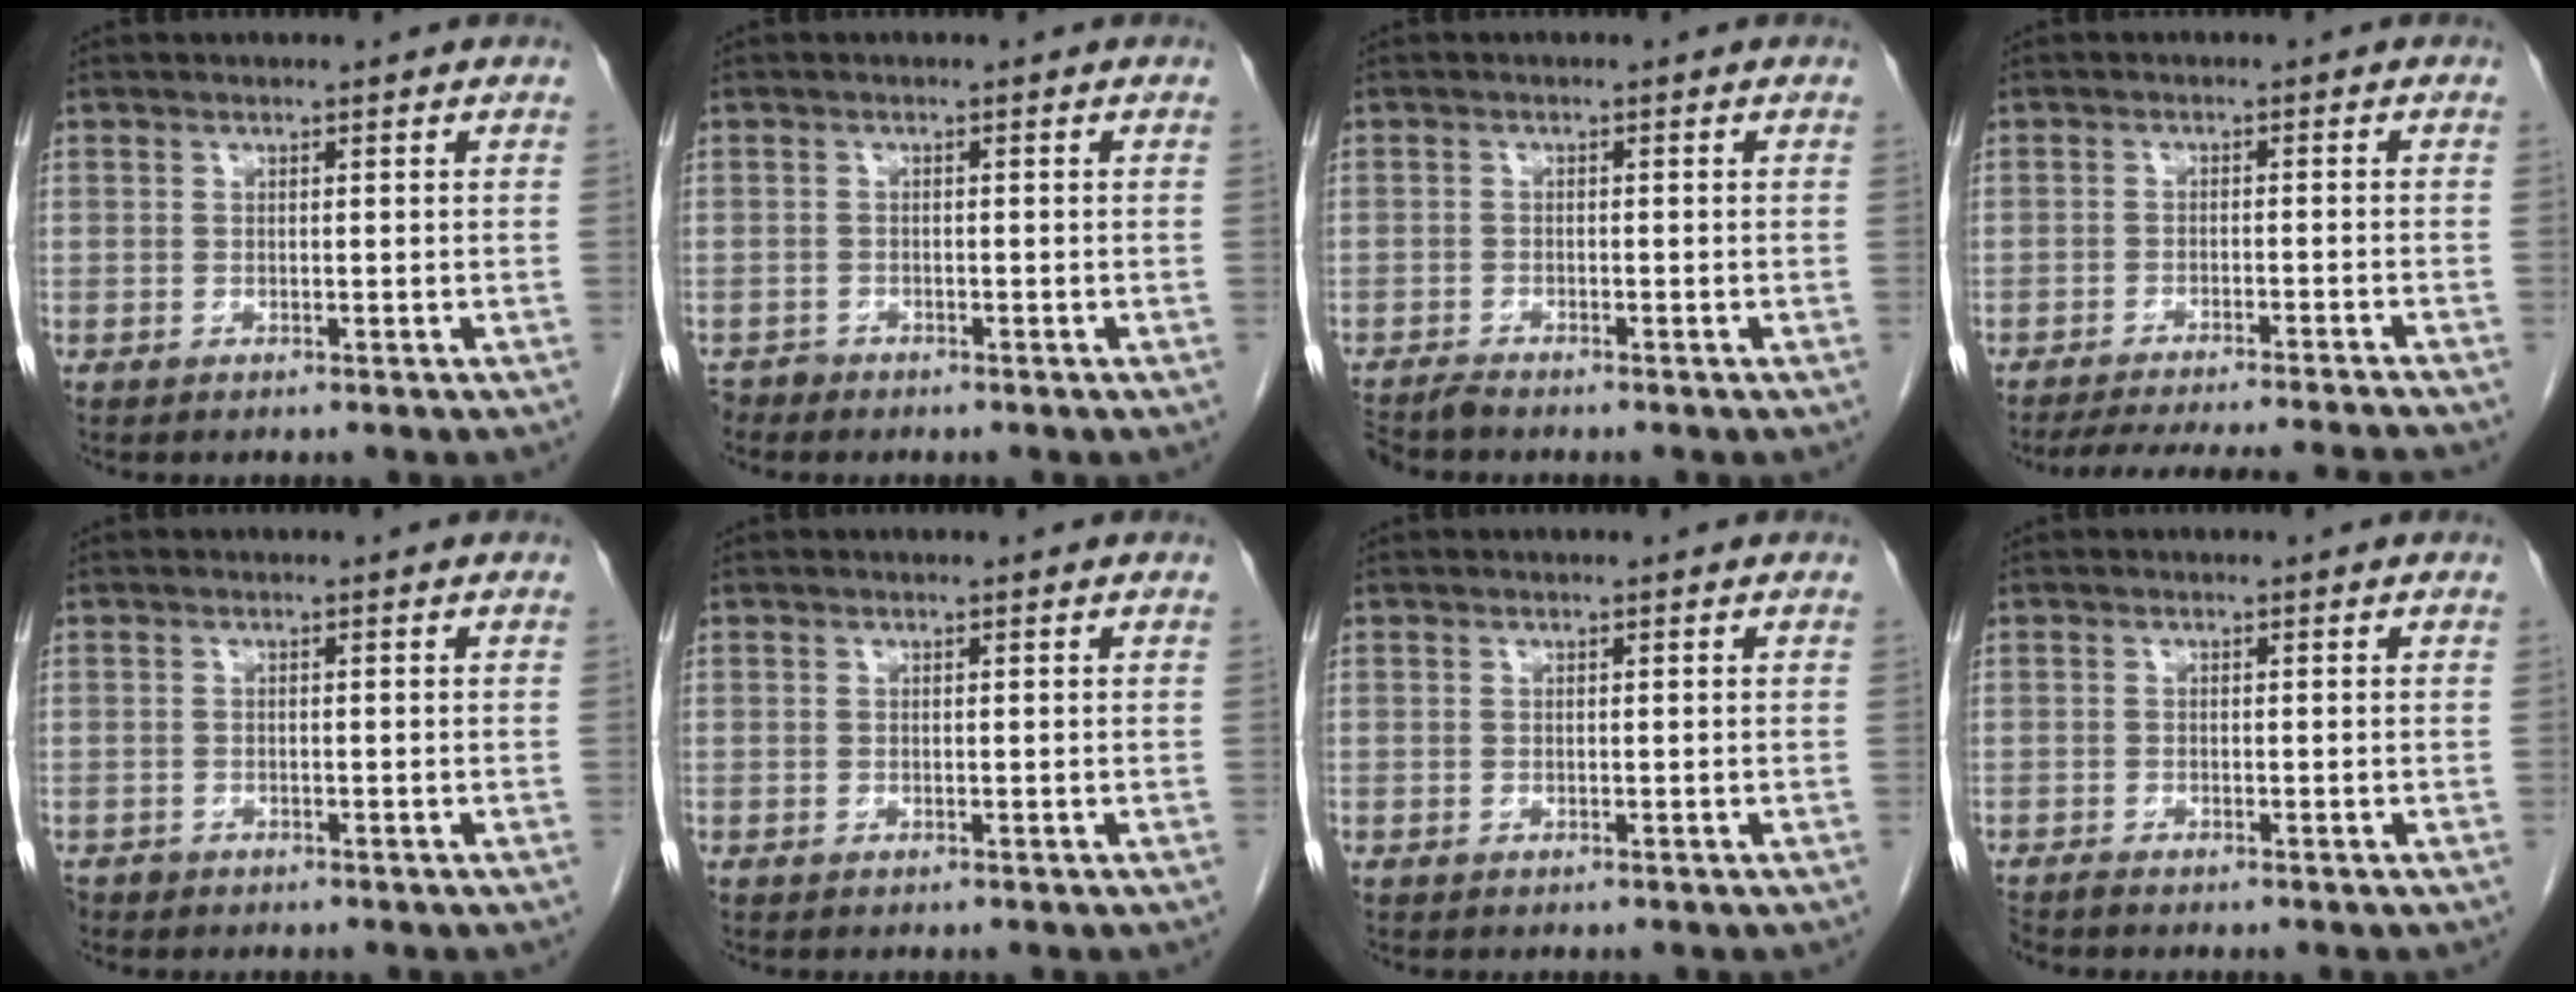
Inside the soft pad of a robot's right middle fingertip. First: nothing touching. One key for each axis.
{"total": 1.3, "fx": -1.2, "fy": 0.3, "fz": -0.3, "tx": 0.006, "ty": -0.002, "tz": -0.022}
{"total": 2.7, "fx": -2.6, "fy": -0.2, "fz": 0.7, "tx": -0.013, "ty": -0.010, "tz": -0.047}
{"total": 14.9, "fx": -13.8, "fy": -0.8, "fz": 5.5, "tx": -0.077, "ty": -0.025, "tz": -0.190}
{"total": 1.1, "fx": -1.0, "fy": 0.6, "fz": 0.0, "tx": -0.007, "ty": 0.001, "tz": -0.018}
{"total": 0.0}
{"total": 0.0}
{"total": 0.9, "fx": -0.9, "fy": -0.2, "fz": 0.2, "tx": -0.010, "ty": -0.003, "tz": -0.019}